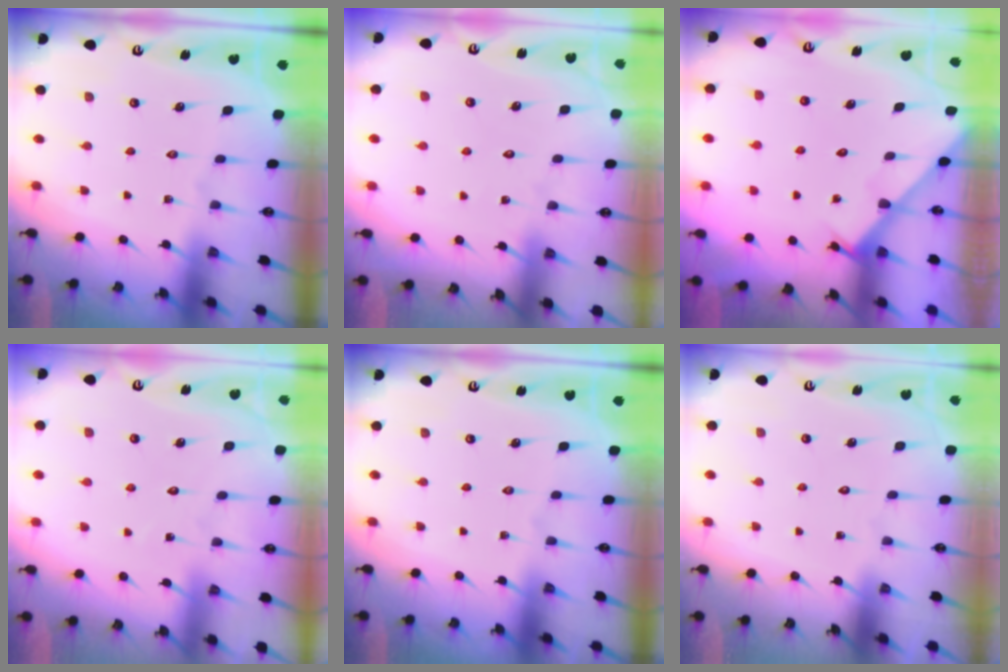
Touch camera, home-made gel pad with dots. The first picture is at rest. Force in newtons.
{"total": 4.8, "press": 4.8, "slide": 0.5}
{"total": 2.6, "press": 2.5, "slide": 0.3}
{"total": 5.1, "press": 5.1, "slide": 0.4}
{"total": 0.0}
{"total": 1.5, "press": 1.5, "slide": 0.1}